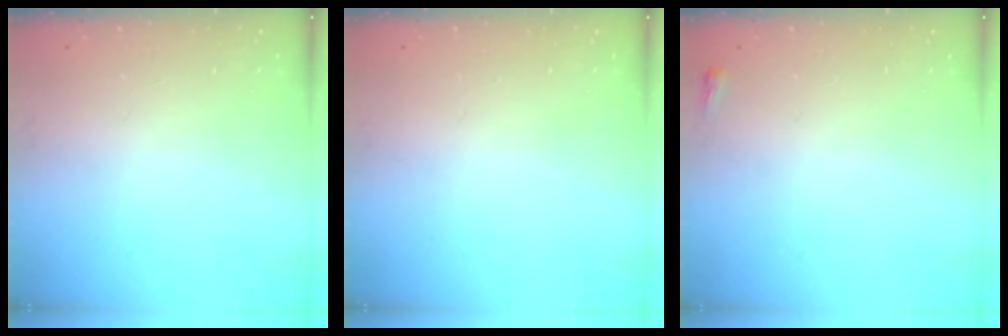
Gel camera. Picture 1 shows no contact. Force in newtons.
{"total": 1.0, "press": 0.0, "slide": 1.0}
{"total": 2.0, "press": 2.0, "slide": 0.5}